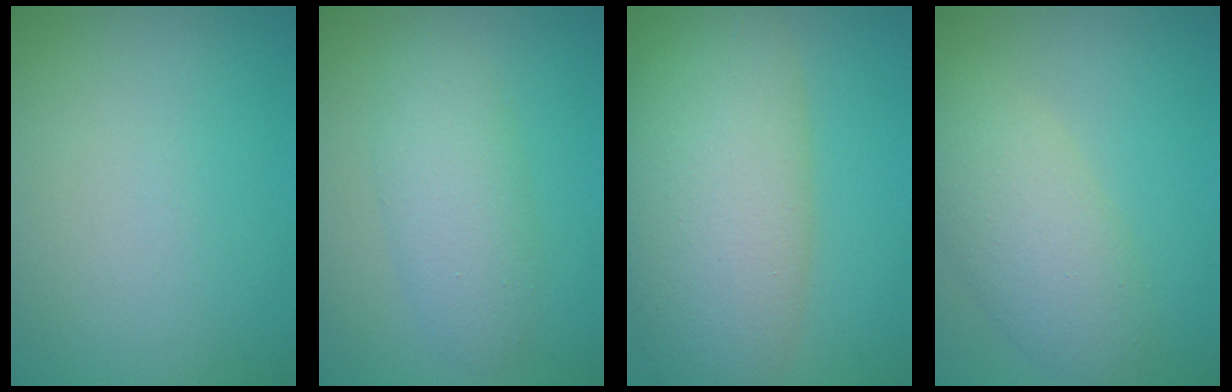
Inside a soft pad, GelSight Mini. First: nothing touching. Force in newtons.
{"total": 3.5, "press": 3.5, "slide": 0.1}
{"total": 9.6, "press": 9.6, "slide": 0.6}
{"total": 5.0, "press": 5.0, "slide": 0.3}